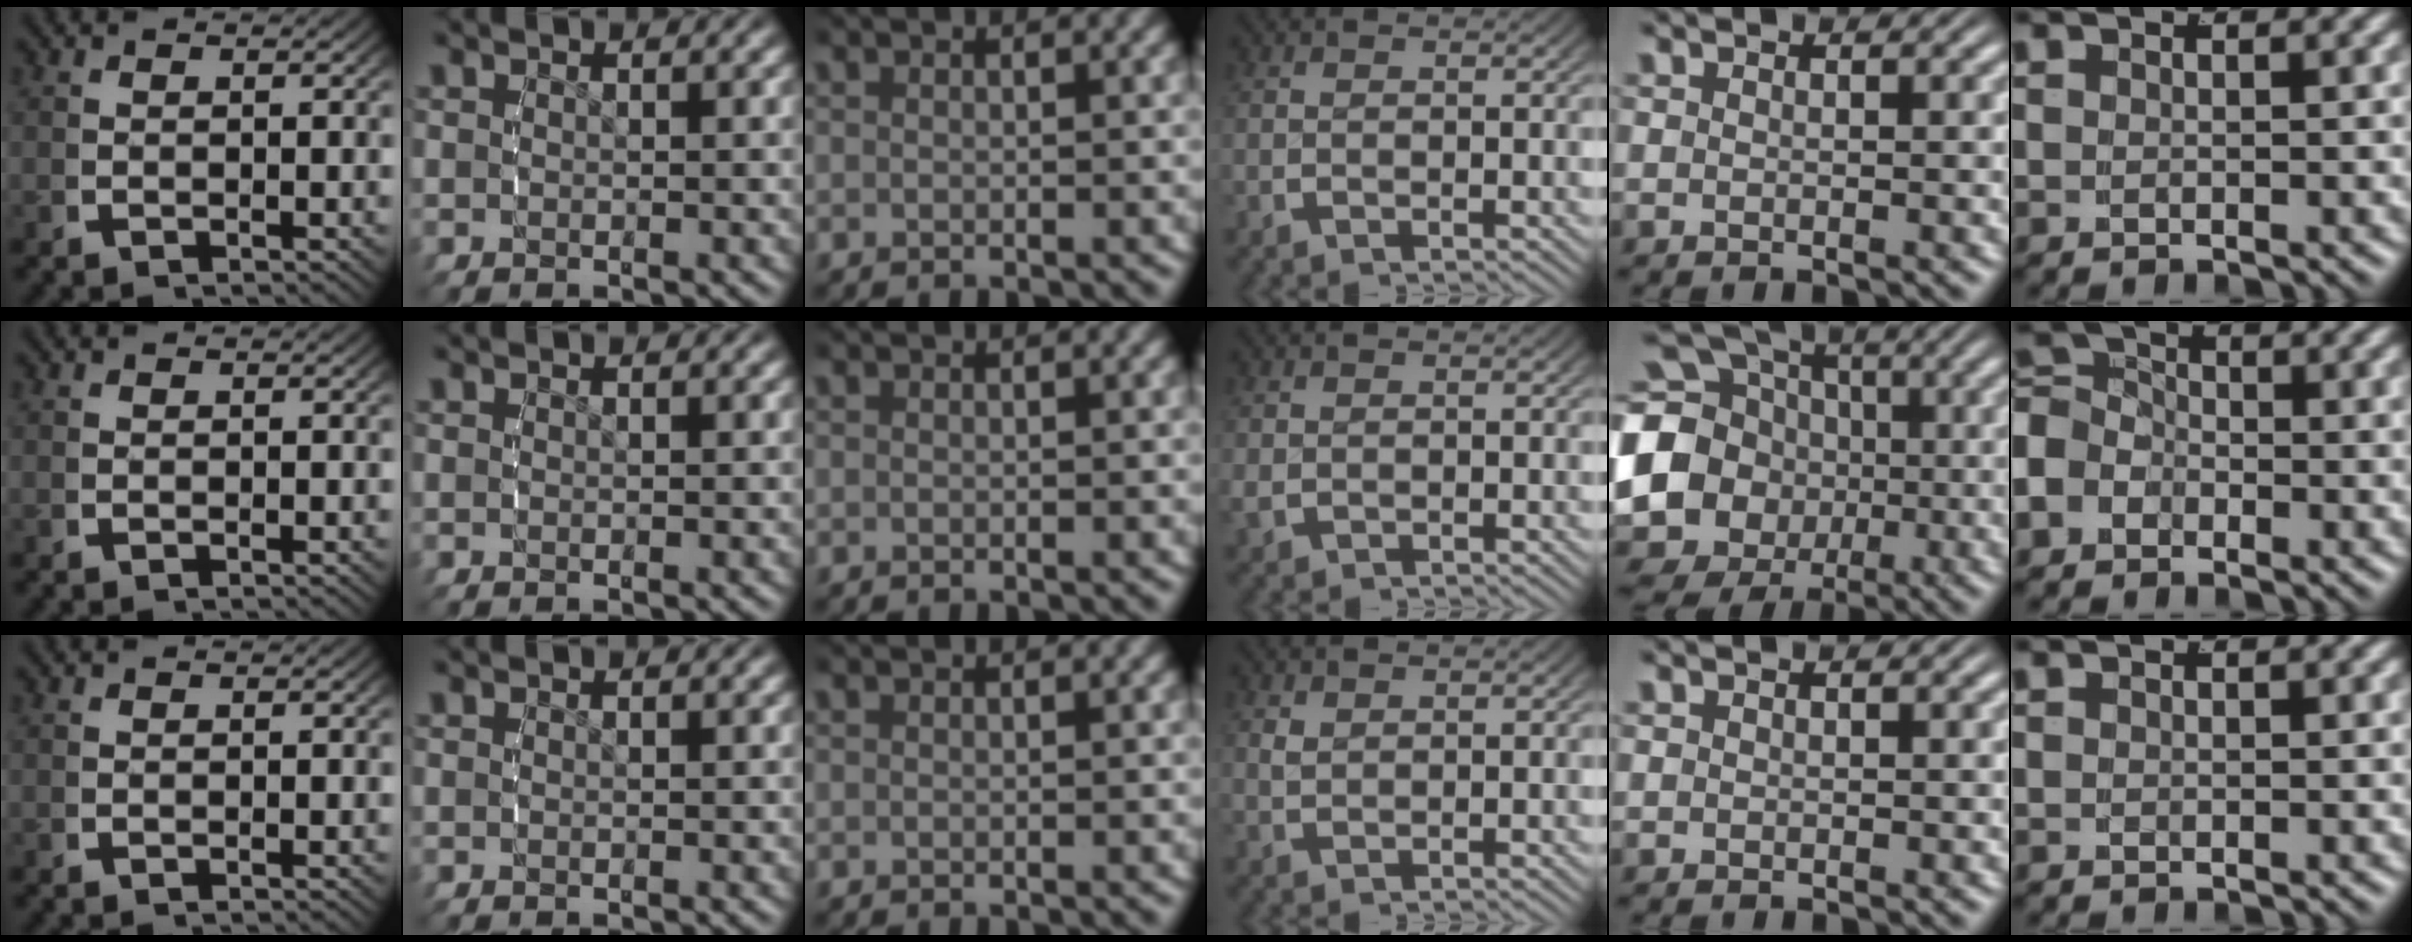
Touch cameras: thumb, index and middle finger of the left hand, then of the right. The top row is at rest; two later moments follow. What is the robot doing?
{"motion": "grasp_and_lifting", "object": "small bumper sticker"}